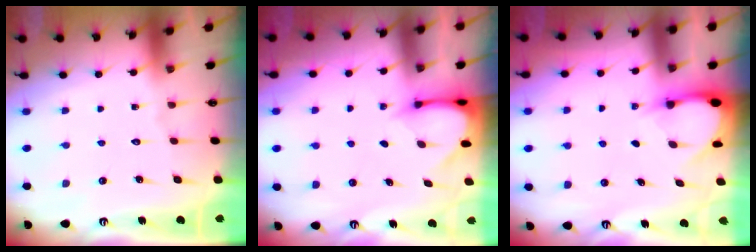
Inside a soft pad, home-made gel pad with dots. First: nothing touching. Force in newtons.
{"total": 3.0, "press": 2.9, "slide": 0.4}
{"total": 3.0, "press": 3.0, "slide": 0.3}